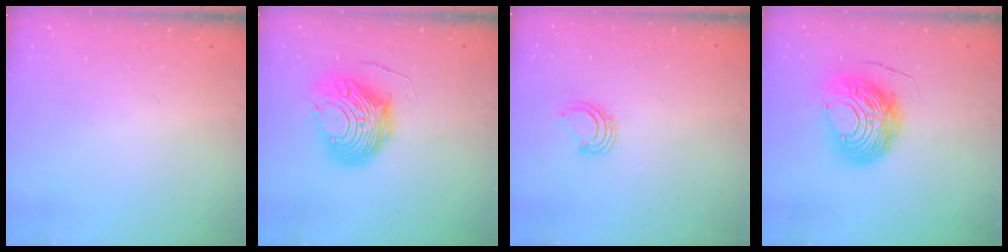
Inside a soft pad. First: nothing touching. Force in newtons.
{"total": 10.5, "press": 10.4, "slide": 1.0}
{"total": 2.9, "press": 2.9, "slide": 0.2}
{"total": 12.8, "press": 12.7, "slide": 1.1}